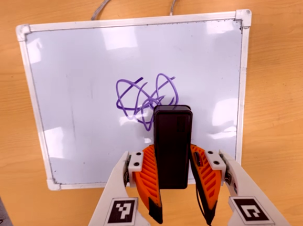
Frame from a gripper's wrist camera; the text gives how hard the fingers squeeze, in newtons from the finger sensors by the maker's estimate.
{"total": 4.6, "left": 2.9, "right": 6.3}